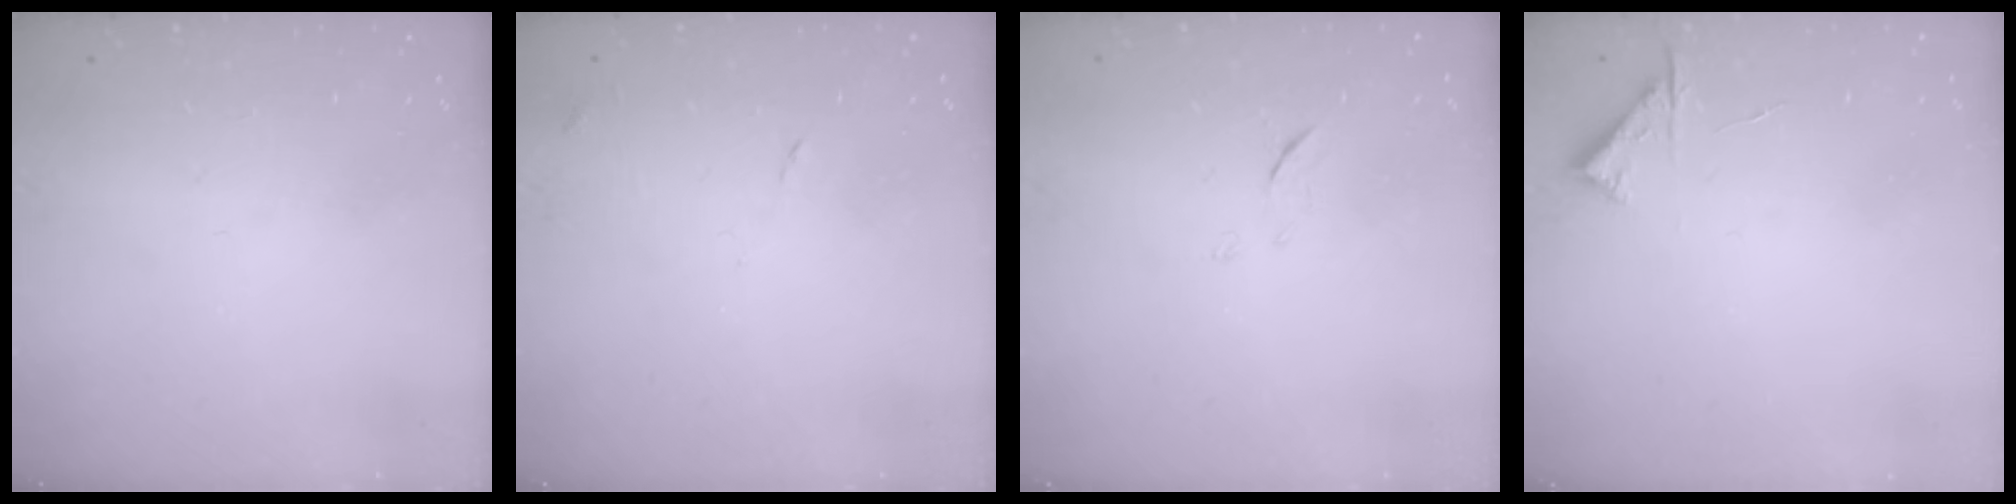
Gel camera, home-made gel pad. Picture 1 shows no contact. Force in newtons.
{"total": 7.4, "press": 7.4, "slide": 0.7}
{"total": 5.8, "press": 5.7, "slide": 1.3}
{"total": 4.7, "press": 4.6, "slide": 0.6}